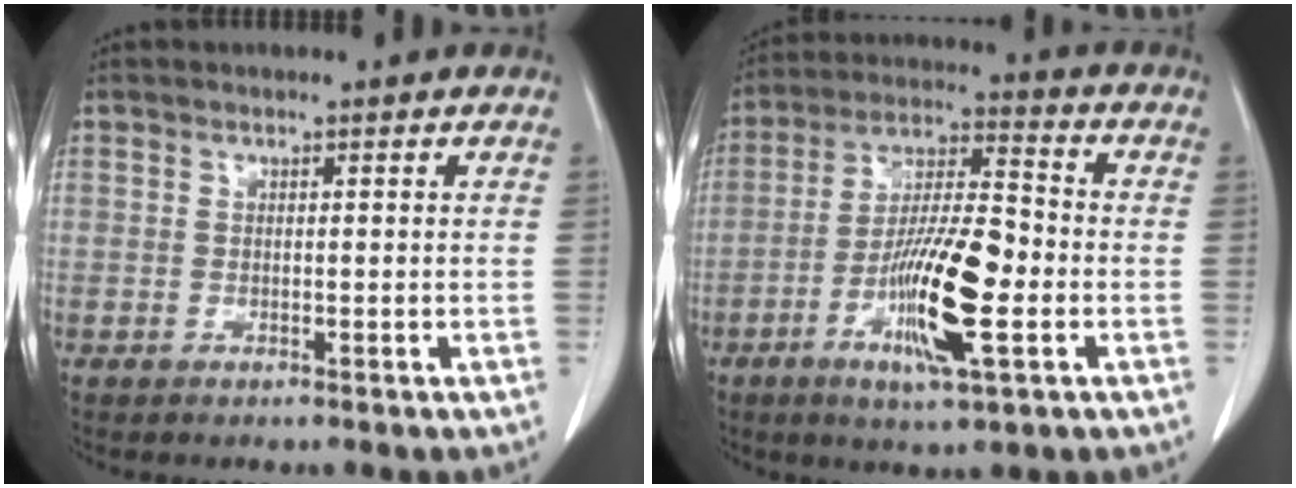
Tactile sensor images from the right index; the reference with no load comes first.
{"total": 14.2, "force": [-4.2, 2.3, 13.4], "torque": [-0.248, -0.007, -0.074]}